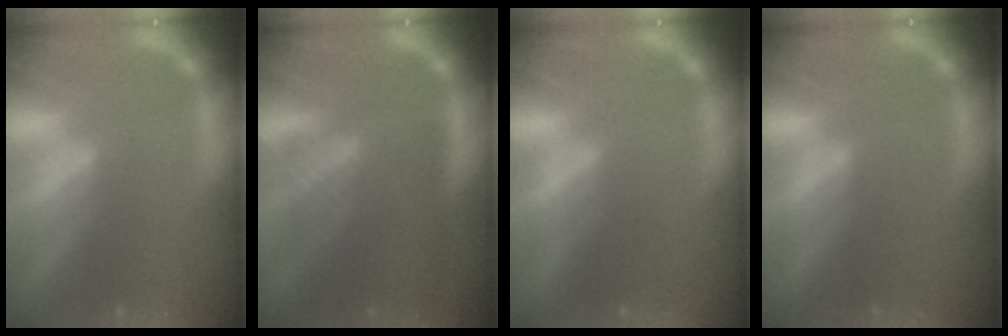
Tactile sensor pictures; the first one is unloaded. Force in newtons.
{"total": 9.5}
{"total": 2.0}
{"total": 0.0}